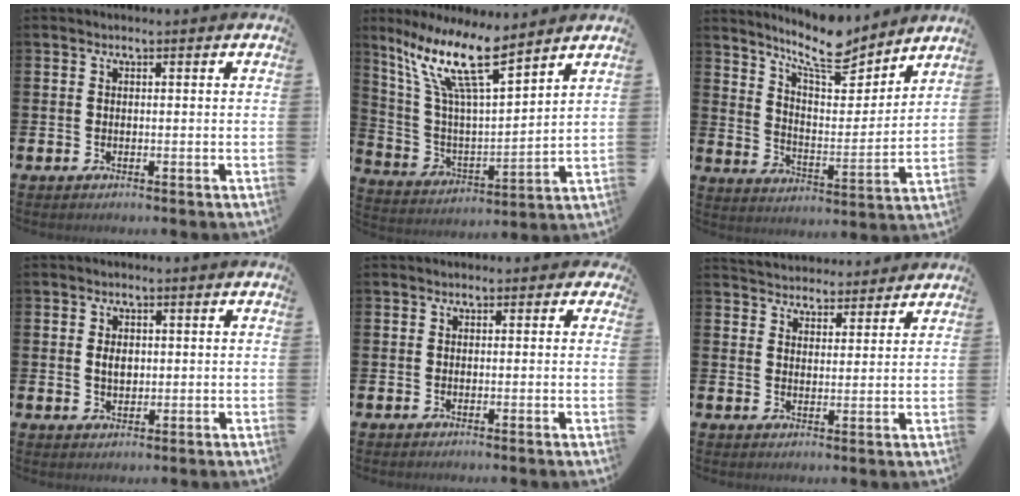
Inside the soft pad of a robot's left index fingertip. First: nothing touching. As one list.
[{"total": 13.0, "force": [9.1, 2.7, 8.9], "torque": [-0.204, -0.038, 0.158]}, {"total": 9.9, "force": [9.0, 2.3, 3.4], "torque": [-0.083, -0.062, 0.161]}, {"total": 2.4, "force": [0.4, 1.6, 1.8], "torque": [-0.021, 0.001, 0.002]}, {"total": 0.7, "force": [-0.1, 0.6, 0.4], "torque": [-0.003, 0.008, -0.005]}, {"total": 4.4, "force": [4.3, 0.9, -0.4], "torque": [-0.004, -0.028, 0.076]}]